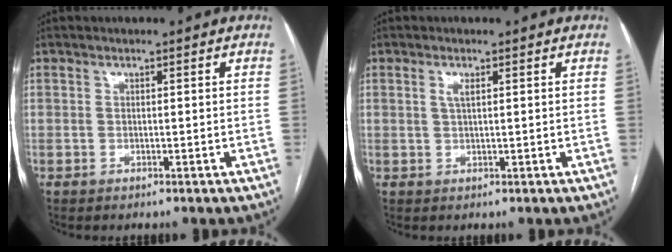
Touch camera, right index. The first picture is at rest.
{"total": 1.4, "force": [0.6, 0.2, 1.3], "torque": [-0.030, 0.001, 0.010]}